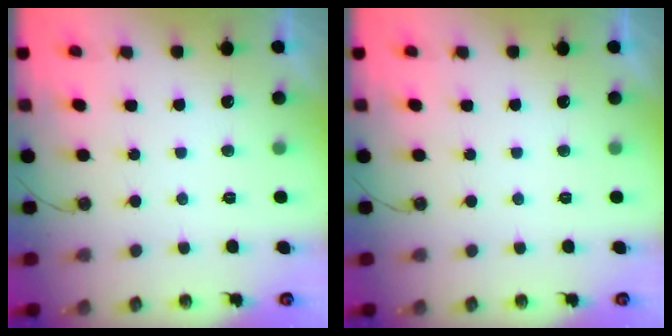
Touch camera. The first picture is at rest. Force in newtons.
{"total": 0.0}